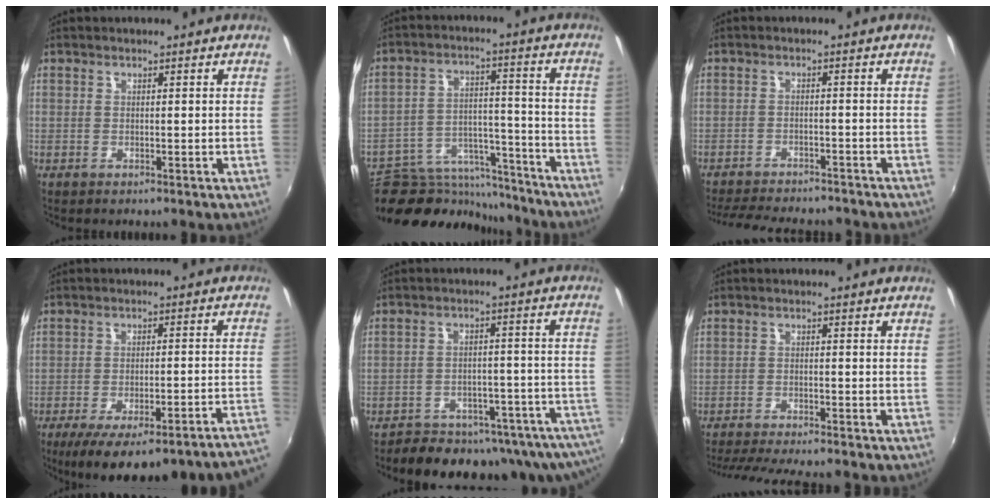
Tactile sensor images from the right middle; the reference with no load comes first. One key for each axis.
{"total": 16.5, "fx": -14.0, "fy": 7.4, "fz": 4.6, "tx": -0.093, "ty": 0.032, "tz": -0.197}
{"total": 13.3, "fx": -11.7, "fy": 3.4, "fz": 5.2, "tx": -0.116, "ty": -0.017, "tz": -0.170}
{"total": 16.9, "fx": -13.4, "fy": 1.2, "fz": 10.3, "tx": -0.134, "ty": -0.030, "tz": -0.180}
{"total": 20.4, "fx": -17.6, "fy": 5.7, "fz": 8.6, "tx": -0.106, "ty": -0.010, "tz": -0.211}
{"total": 11.9, "fx": -10.7, "fy": 1.0, "fz": 5.2, "tx": -0.115, "ty": -0.022, "tz": -0.166}